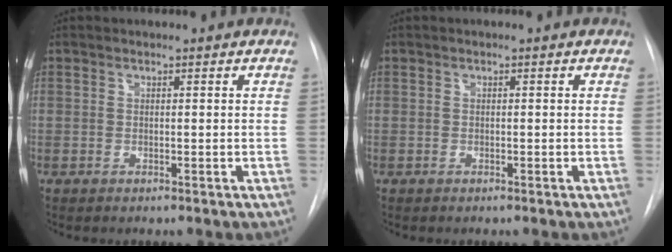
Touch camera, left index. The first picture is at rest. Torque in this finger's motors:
{"motor_torque": [0.00, 0.00, 0.00, 0.00]}